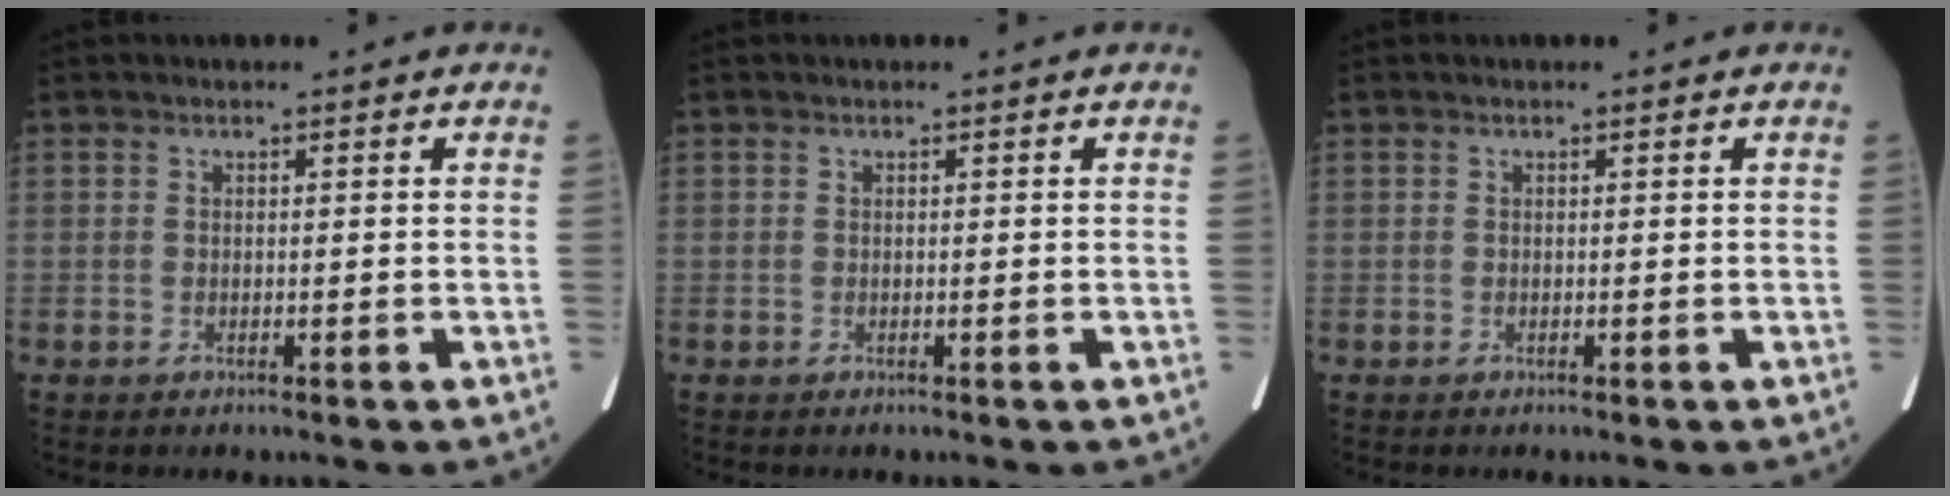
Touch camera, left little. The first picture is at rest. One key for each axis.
{"total": 0.0}
{"total": 0.0}